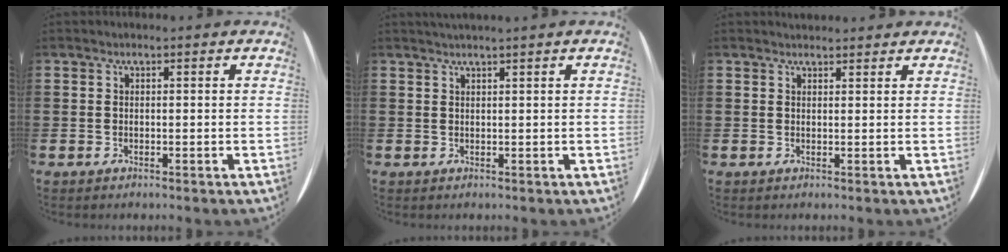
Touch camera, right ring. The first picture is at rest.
{"total": 0.9, "force": [0.8, -0.4, 0.3], "torque": [-0.003, -0.003, 0.015]}
{"total": 1.0, "force": [1.0, 0.1, -0.2], "torque": [0.002, 0.003, 0.020]}